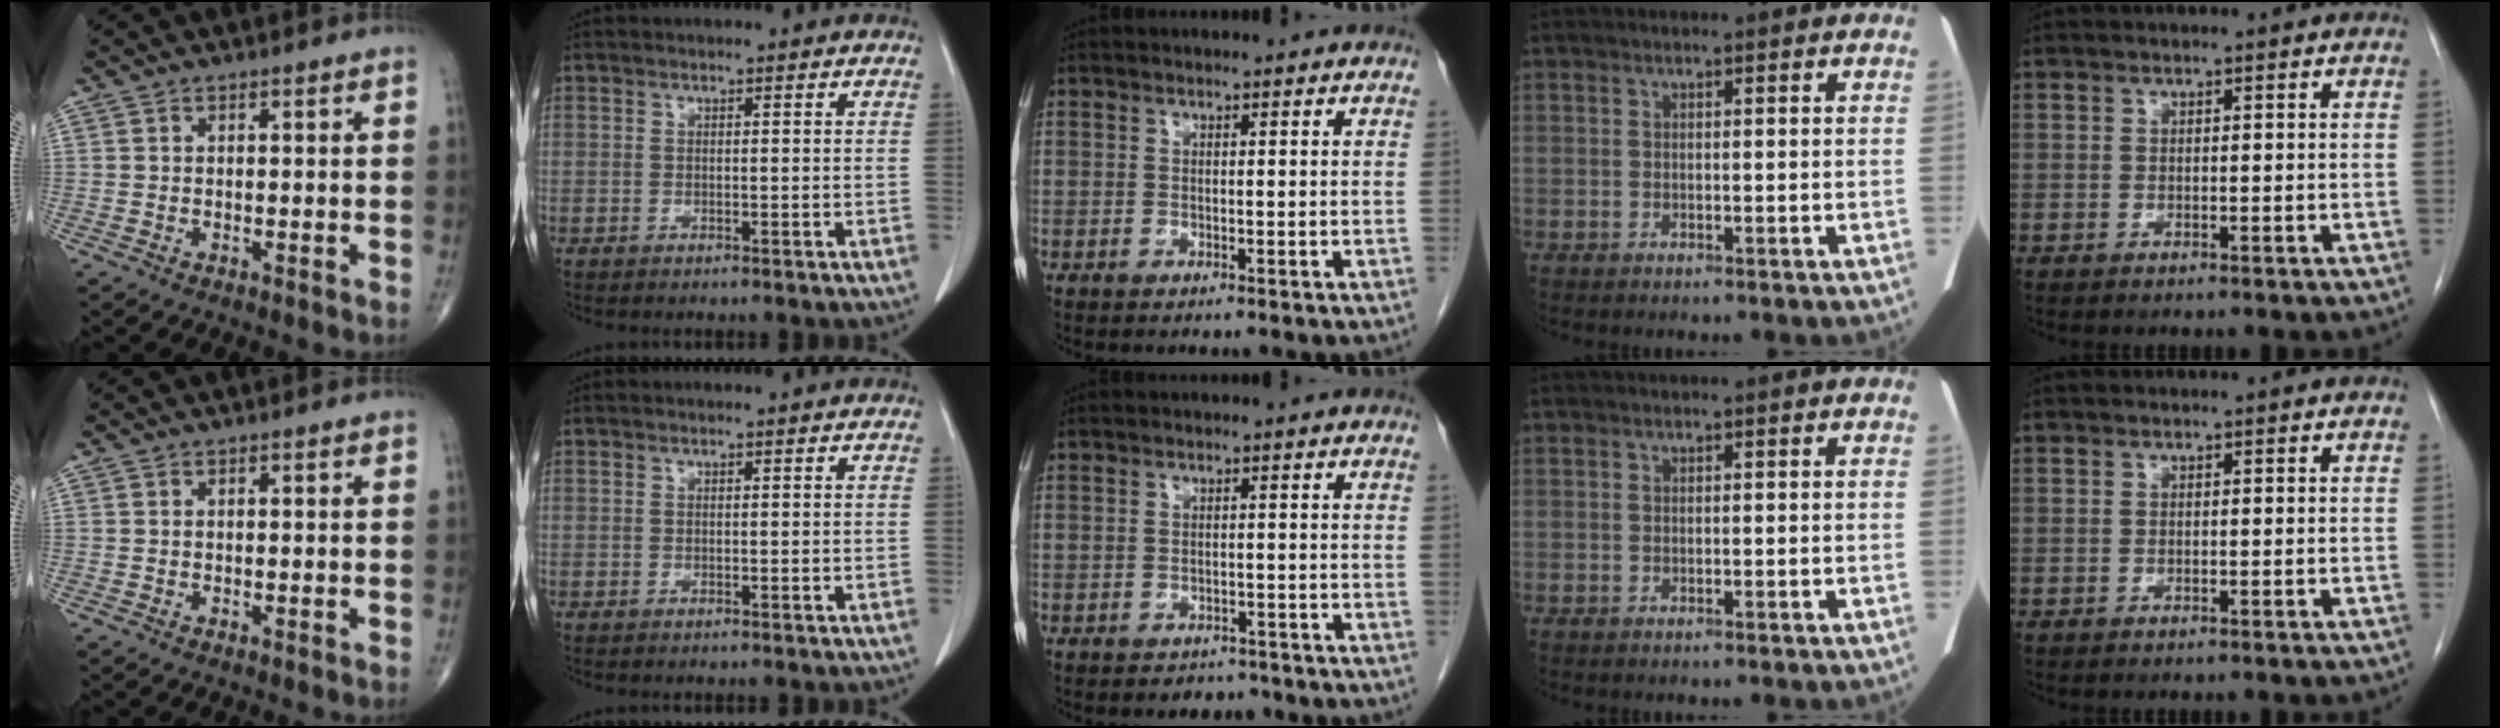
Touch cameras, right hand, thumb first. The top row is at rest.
{"middle": {"total": 2.2, "force": [-1.8, 1.2, 0.2], "torque": [-0.006, 0.004, -0.025]}}